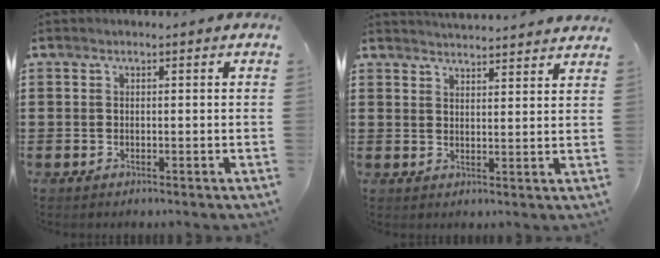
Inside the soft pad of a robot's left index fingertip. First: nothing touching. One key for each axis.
{"total": 3.2, "fx": 3.2, "fy": -0.3, "fz": -0.1, "tx": -0.008, "ty": -0.014, "tz": 0.059}